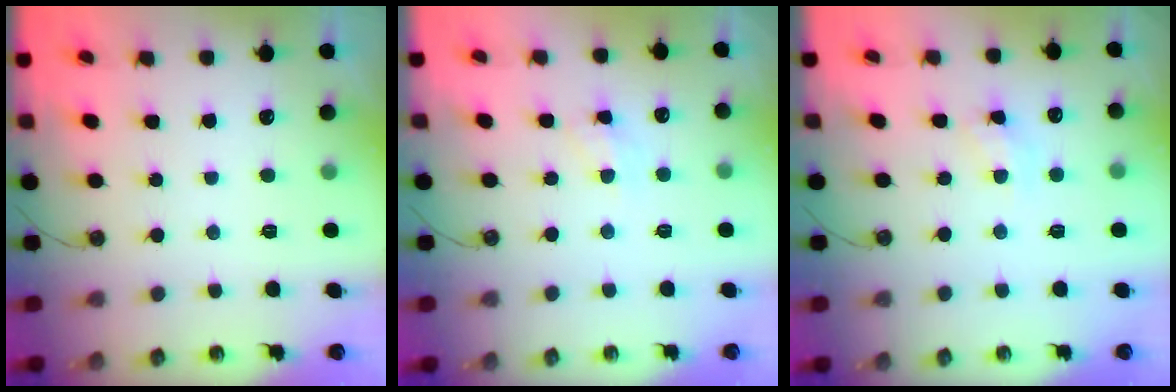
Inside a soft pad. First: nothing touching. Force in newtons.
{"total": 6.0, "press": 5.9, "slide": 0.7}
{"total": 5.4, "press": 5.4, "slide": 0.5}